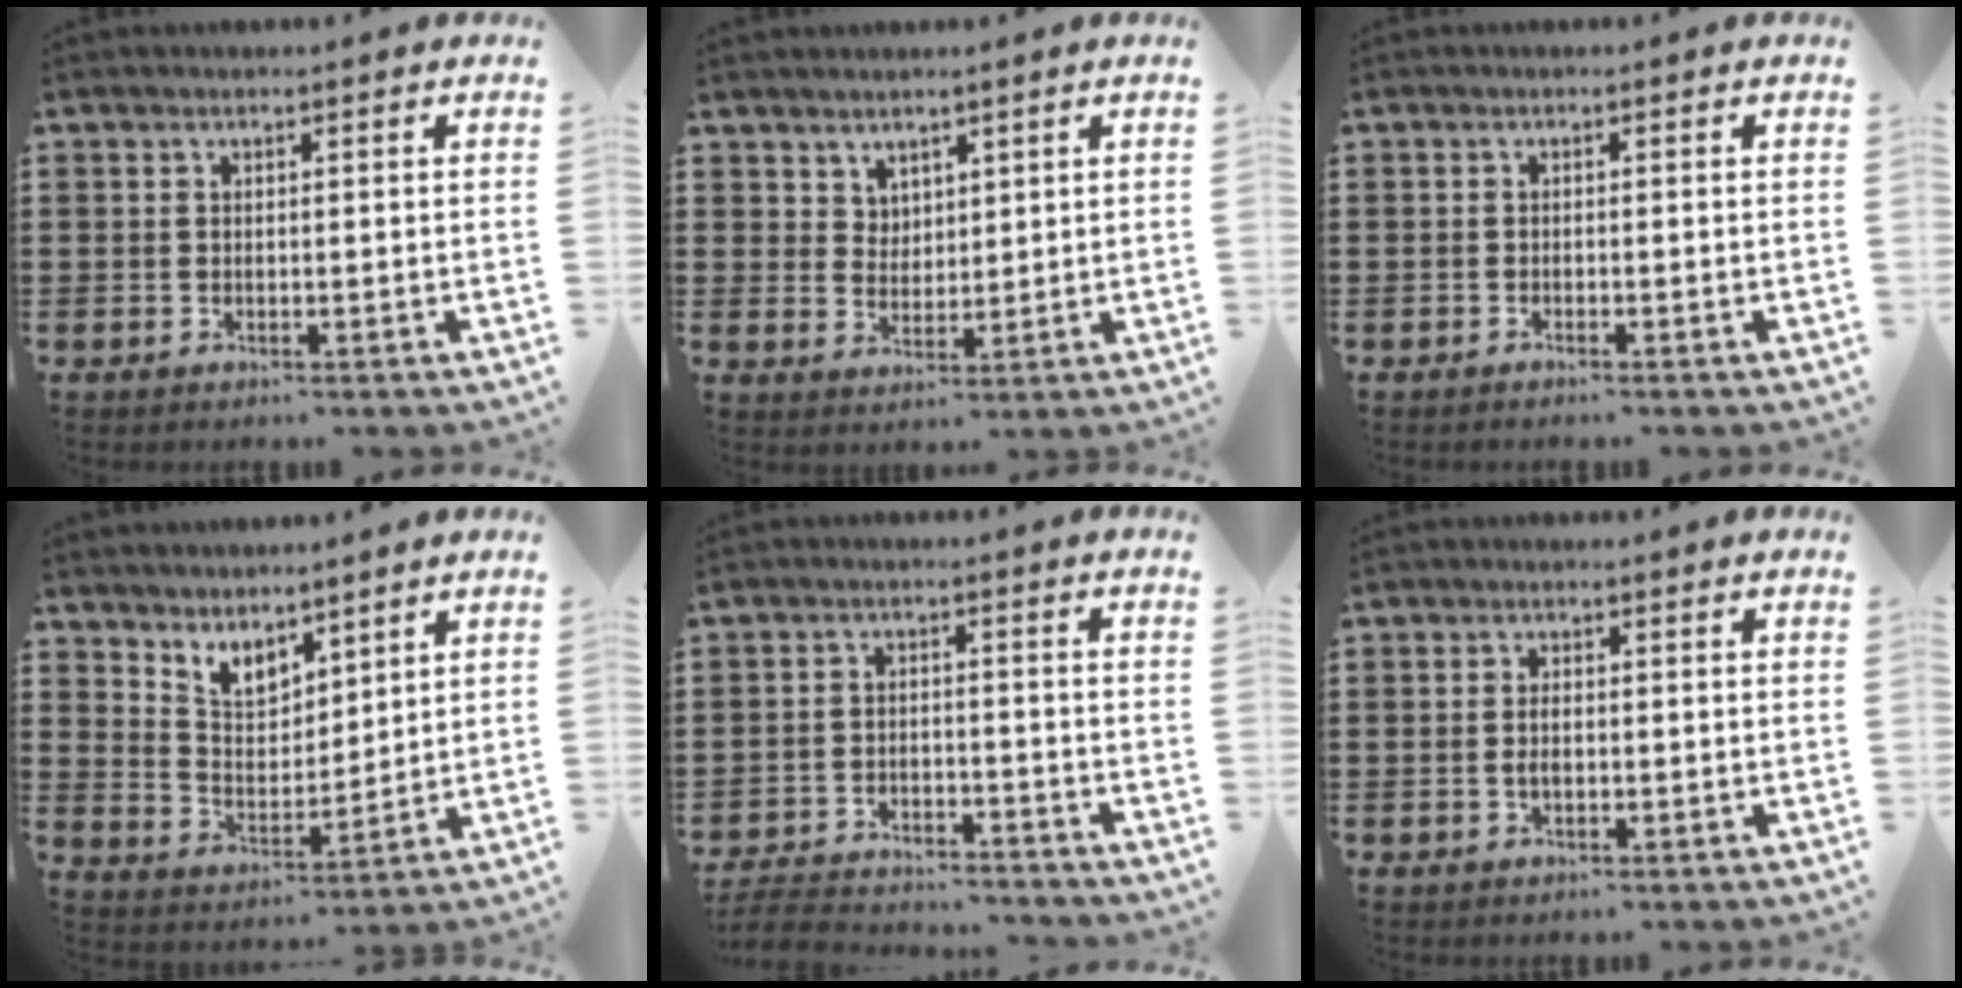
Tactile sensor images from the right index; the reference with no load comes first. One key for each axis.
{"total": 3.4, "fx": 2.8, "fy": 2.0, "fz": 0.0, "tx": -0.009, "ty": 0.002, "tz": 0.055}
{"total": 0.7, "fx": -0.7, "fy": -0.2, "fz": 0.1, "tx": -0.003, "ty": -0.004, "tz": -0.013}
{"total": 5.2, "fx": 4.7, "fy": 2.0, "fz": 1.1, "tx": -0.041, "ty": -0.016, "tz": 0.088}
{"total": 4.5, "fx": -4.5, "fy": 0.3, "fz": 0.4, "tx": -0.023, "ty": -0.002, "tz": -0.097}
{"total": 1.9, "fx": -0.3, "fy": 1.0, "fz": 1.6, "tx": -0.032, "ty": 0.003, "tz": -0.005}